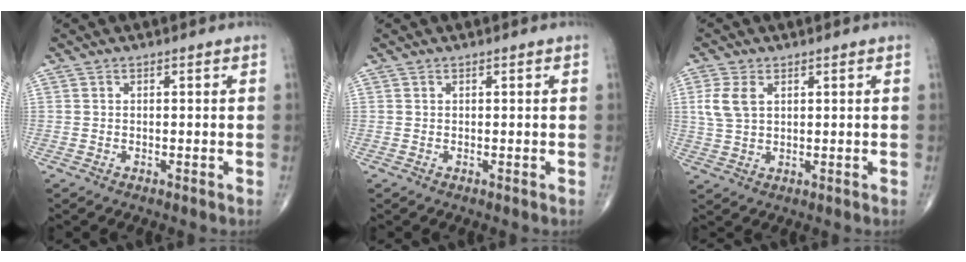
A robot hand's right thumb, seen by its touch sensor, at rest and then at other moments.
{"total": 0.0}
{"total": 5.3, "force": [1.6, 3.2, 3.9], "torque": [-0.088, 0.002, 0.034]}